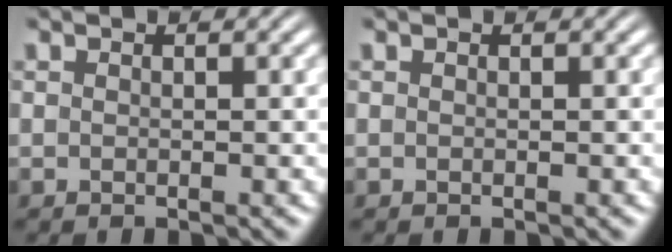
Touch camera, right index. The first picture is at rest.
{"total": 0.0}